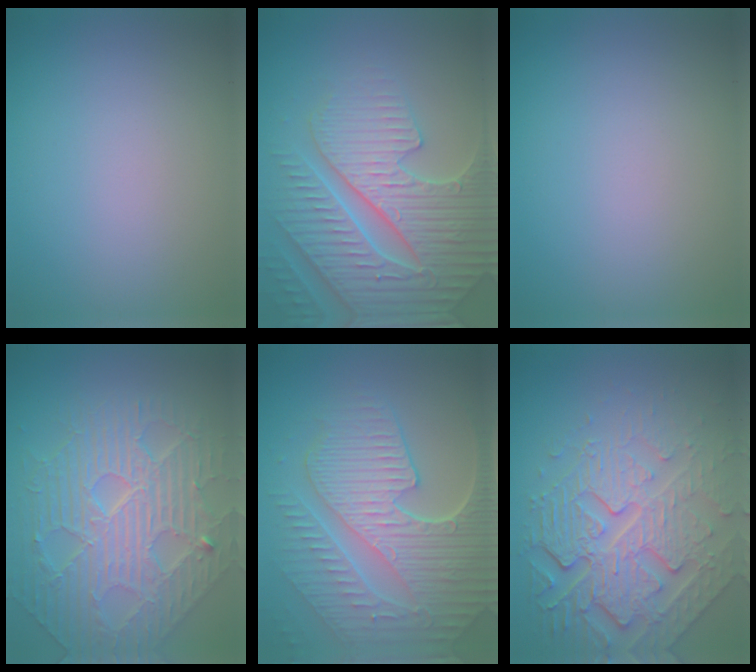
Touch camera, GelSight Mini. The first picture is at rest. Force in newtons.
{"total": 7.6, "press": 7.4, "slide": 1.8}
{"total": 0.0}
{"total": 6.4, "press": 5.5, "slide": 3.3}
{"total": 9.3, "press": 6.3, "slide": 6.9}
{"total": 8.2, "press": 5.8, "slide": 5.7}